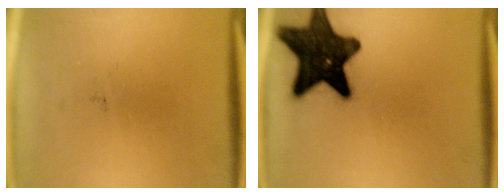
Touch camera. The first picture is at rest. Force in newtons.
{"total": 17.4}